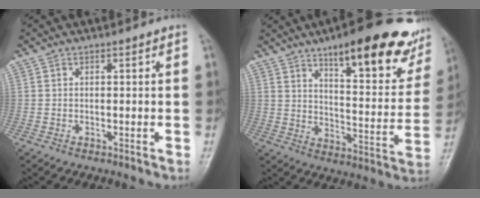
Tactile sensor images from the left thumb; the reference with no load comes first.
{"total": 24.0, "force": [15.1, 7.2, 17.2], "torque": [-0.188, -0.058, 0.209]}